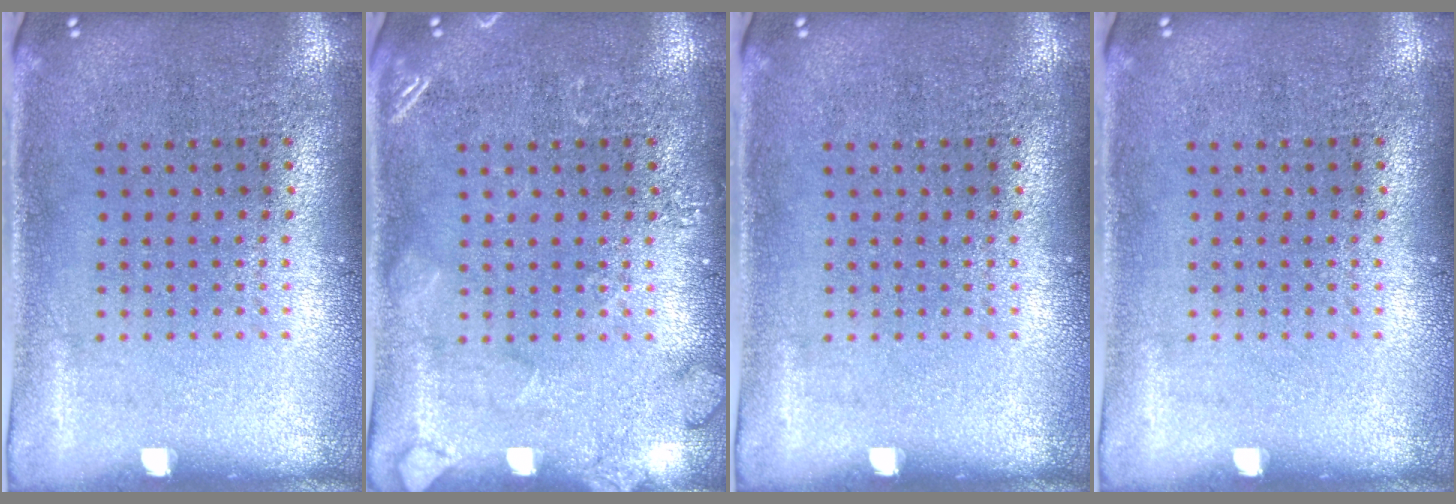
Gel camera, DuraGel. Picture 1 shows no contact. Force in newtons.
{"total": 2.0, "press": 2.0, "slide": 0.4}
{"total": 0.0}
{"total": 0.0}